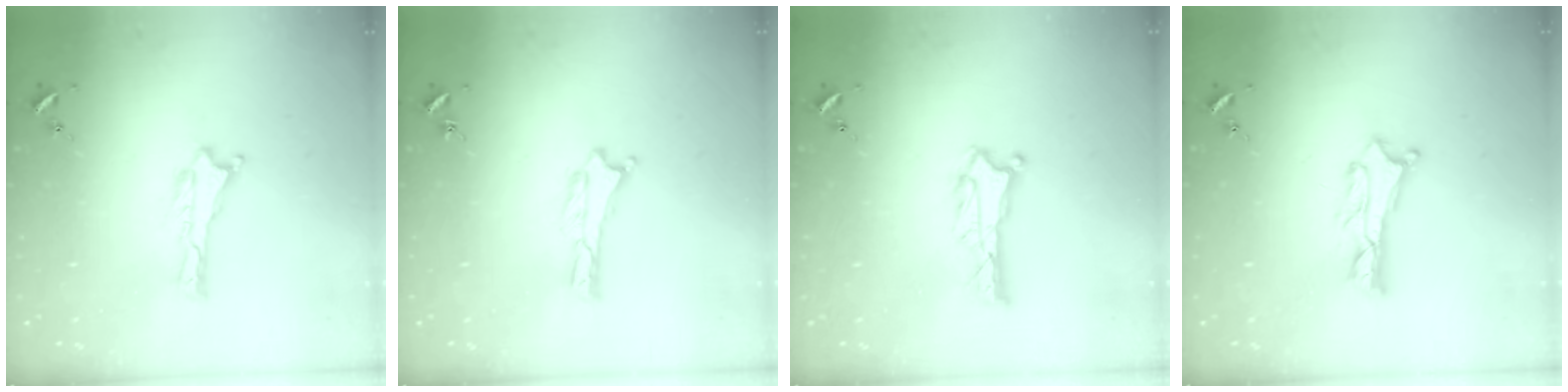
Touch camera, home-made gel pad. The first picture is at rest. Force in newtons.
{"total": 0.0}
{"total": 0.7, "press": 0.7, "slide": 0.1}
{"total": 1.8, "press": 1.8, "slide": 0.2}